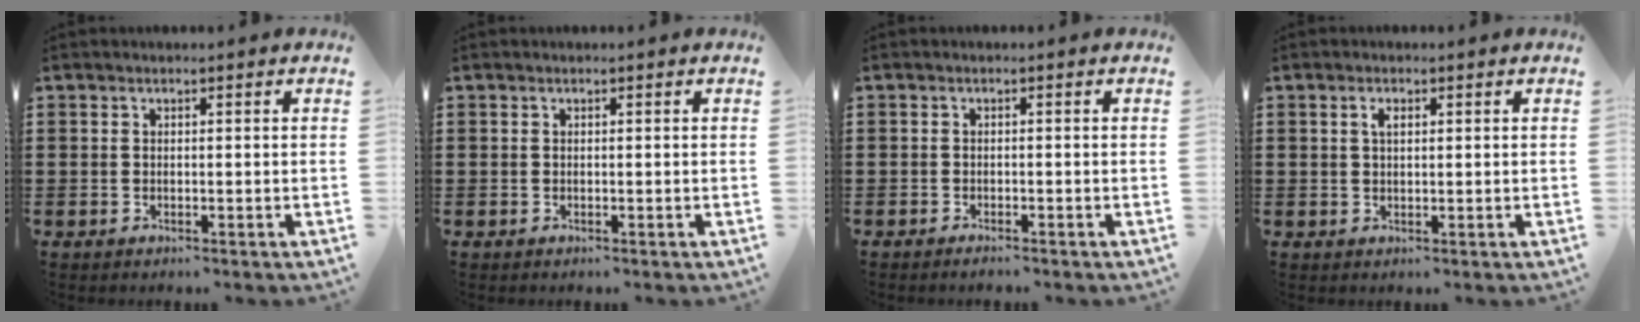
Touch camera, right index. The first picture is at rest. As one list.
[{"total": 0.0}, {"total": 0.9, "force": [-0.9, 0.1, 0.2], "torque": [-0.006, -0.001, -0.017]}, {"total": 1.7, "force": [0.5, 0.8, 1.4], "torque": [-0.030, 0.006, 0.008]}]